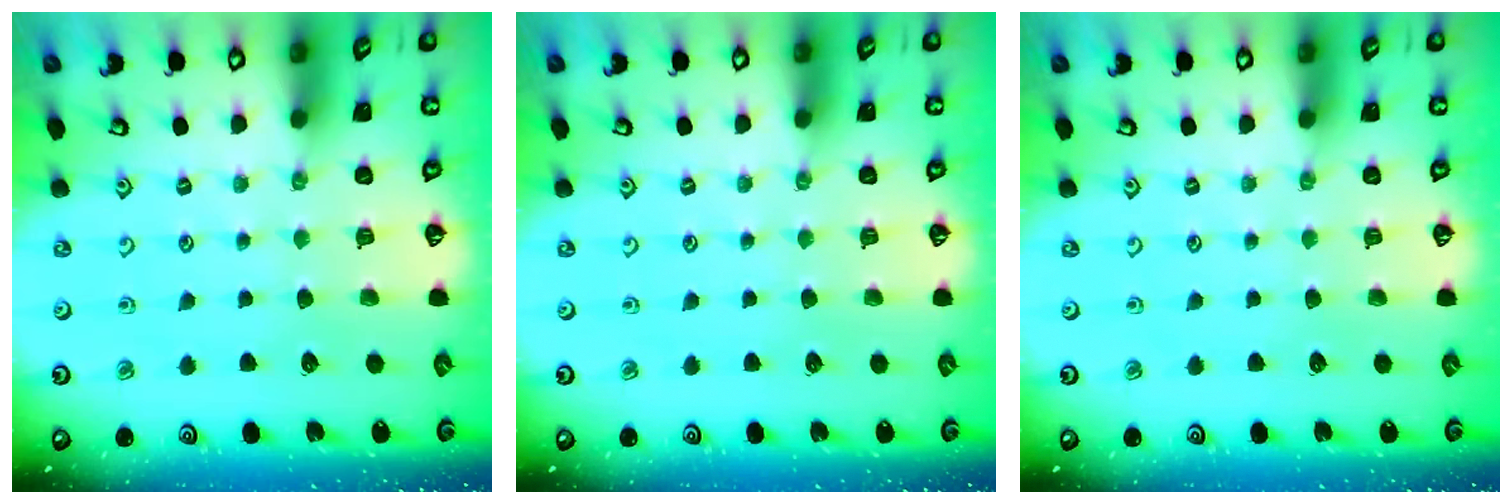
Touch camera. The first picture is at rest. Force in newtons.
{"total": 0.0}
{"total": 0.0}